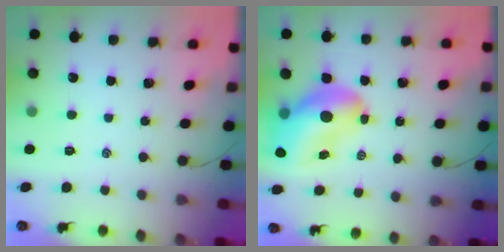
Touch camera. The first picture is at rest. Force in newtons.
{"total": 15.0, "press": 14.2, "slide": 4.8}